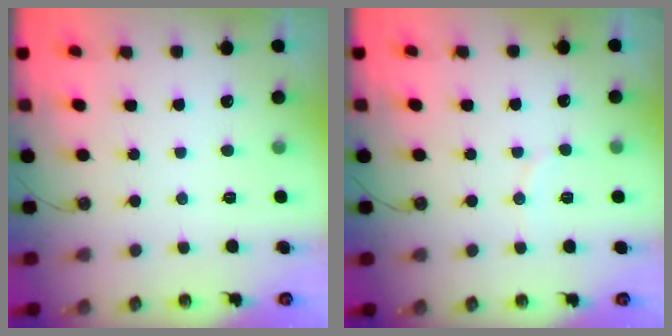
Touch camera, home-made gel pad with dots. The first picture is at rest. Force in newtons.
{"total": 3.8, "press": 3.8, "slide": 0.4}